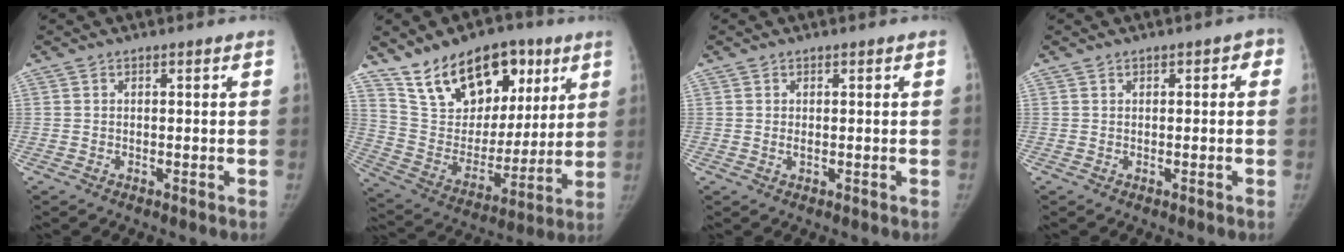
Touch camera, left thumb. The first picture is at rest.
{"total": 21.2, "force": [12.5, 12.4, 11.9], "torque": [-0.146, -0.043, 0.225]}
{"total": 0.6, "force": [0.0, 0.3, 0.6], "torque": [-0.010, -0.001, 0.002]}
{"total": 2.0, "force": [0.5, 1.3, 1.4], "torque": [-0.003, 0.007, 0.003]}